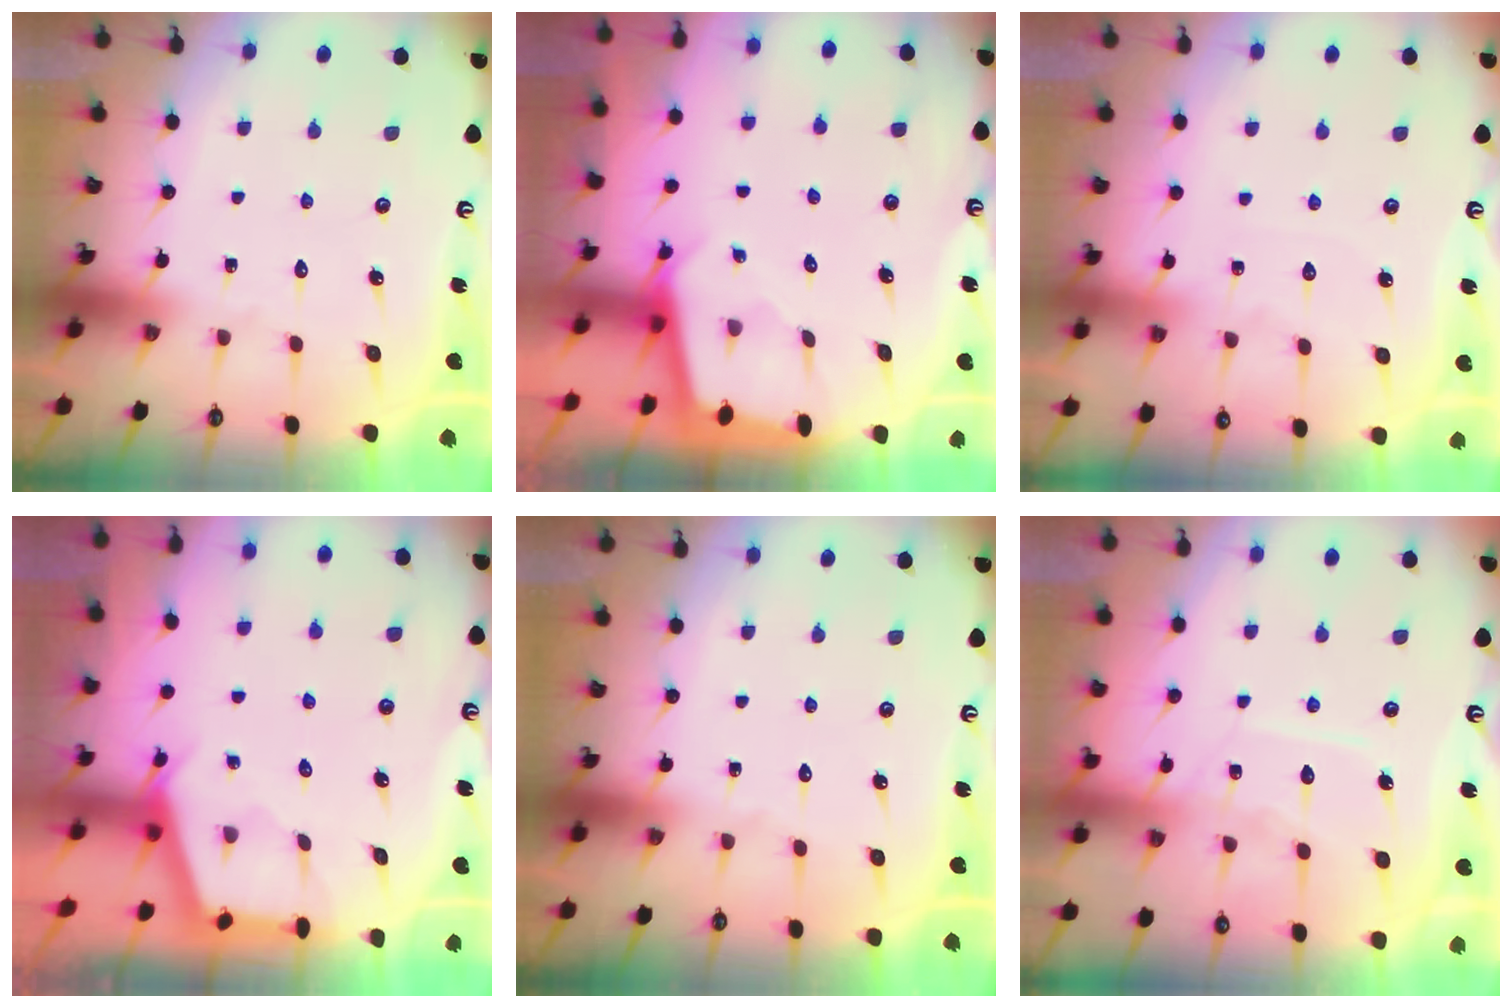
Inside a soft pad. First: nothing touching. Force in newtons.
{"total": 2.0, "press": 2.0, "slide": 0.2}
{"total": 2.4, "press": 2.4, "slide": 0.4}
{"total": 2.9, "press": 2.9, "slide": 0.3}
{"total": 0.0}
{"total": 8.8, "press": 8.8, "slide": 0.8}